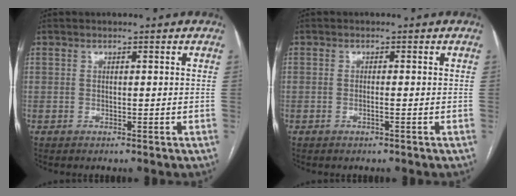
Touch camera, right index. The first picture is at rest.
{"total": 0.9, "force": [-0.3, -0.1, 0.9], "torque": [-0.017, 0.000, -0.005]}